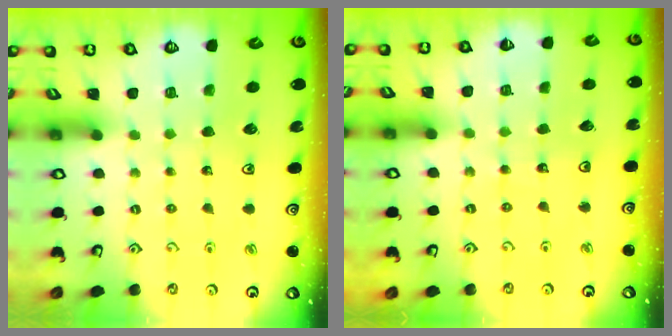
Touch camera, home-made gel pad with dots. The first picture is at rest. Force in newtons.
{"total": 4.3, "press": 4.3, "slide": 0.1}